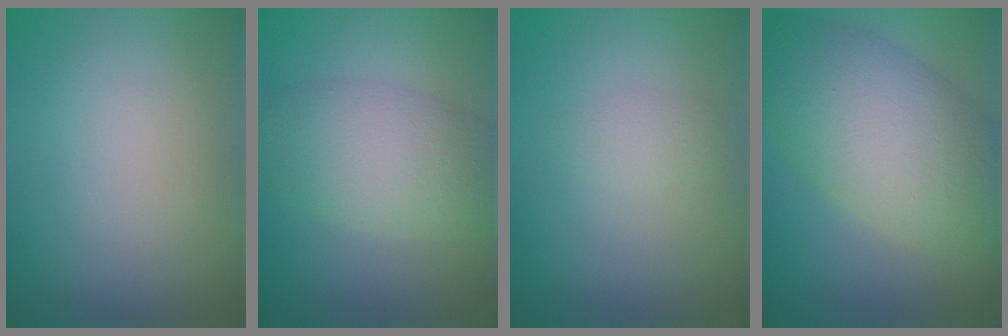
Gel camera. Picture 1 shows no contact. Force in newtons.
{"total": 5.8, "press": 5.8, "slide": 0.6}
{"total": 1.2, "press": 1.2, "slide": 0.1}
{"total": 9.6, "press": 9.6, "slide": 0.7}